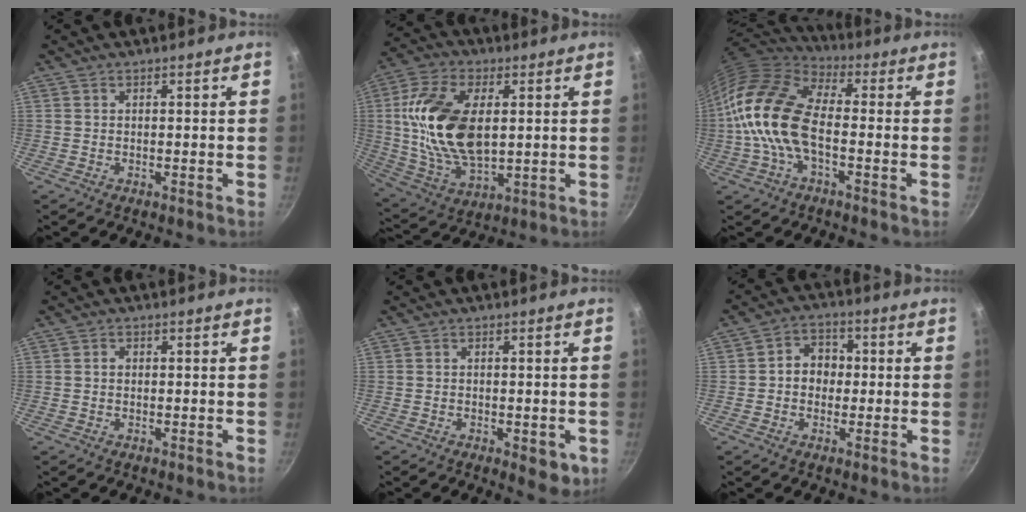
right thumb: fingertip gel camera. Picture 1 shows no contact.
{"total": 19.6, "force": [2.6, 11.0, 16.0], "torque": [-0.297, -0.002, 0.052]}
{"total": 16.0, "force": [-2.2, 8.5, 13.4], "torque": [-0.245, 0.030, -0.058]}
{"total": 0.8, "force": [0.0, 0.7, 0.4], "torque": [-0.006, 0.004, 0.000]}
{"total": 4.8, "force": [-1.6, 2.3, 3.9], "torque": [-0.042, -0.002, -0.019]}
{"total": 6.1, "force": [-0.1, 5.1, 3.2], "torque": [-0.014, 0.014, -0.010]}